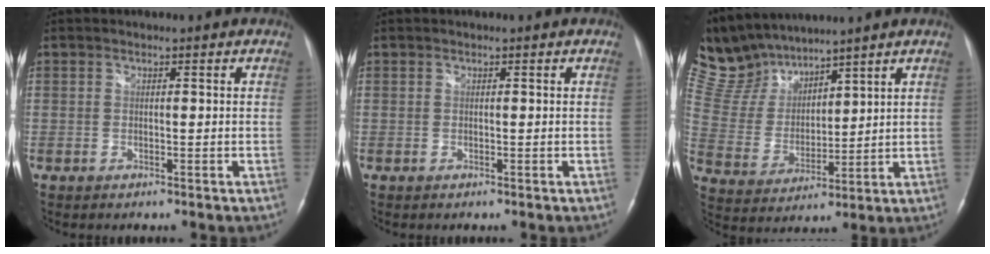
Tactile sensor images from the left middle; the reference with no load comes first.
{"total": 0.0}
{"total": 10.6, "force": [10.1, 2.5, 2.0], "torque": [-0.067, 0.018, 0.218]}